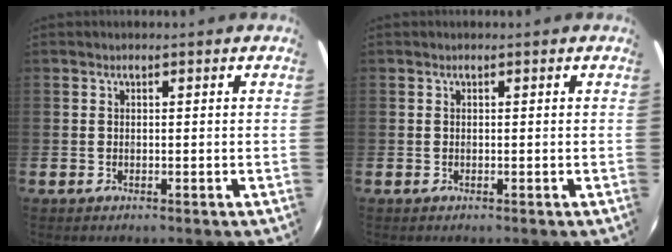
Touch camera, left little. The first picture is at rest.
{"total": 0.0}